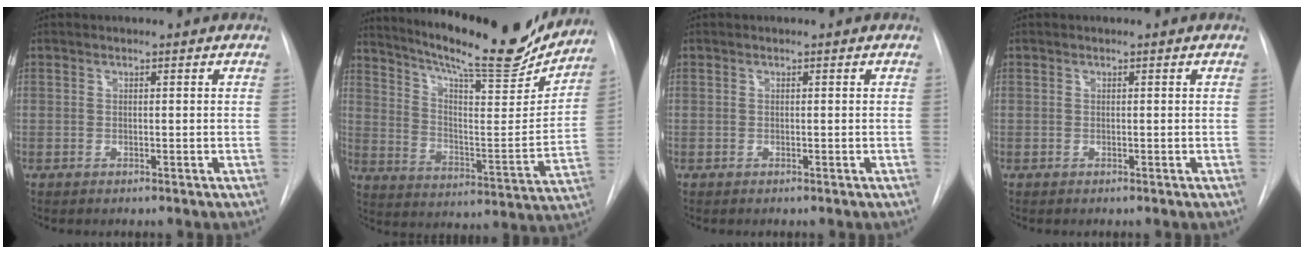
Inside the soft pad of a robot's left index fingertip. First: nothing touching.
{"total": 22.7, "force": [19.7, 3.6, 10.7], "torque": [-0.176, -0.039, 0.279]}
{"total": 0.0}
{"total": 0.0}